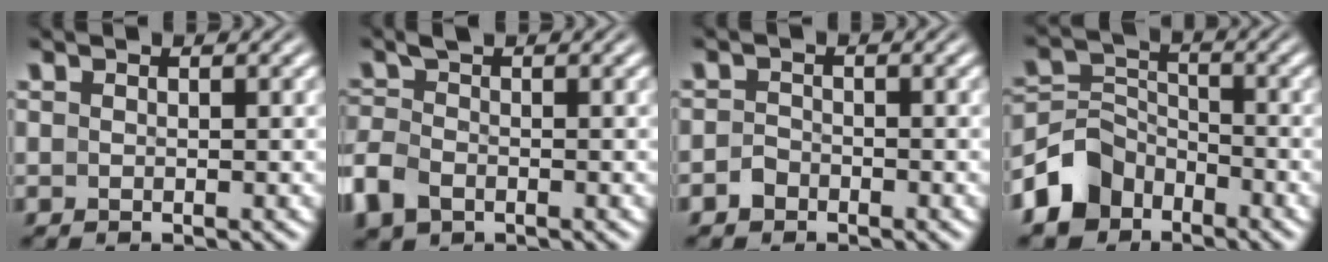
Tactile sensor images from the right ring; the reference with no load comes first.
{"total": 2.8, "force": [-1.4, 1.9, 1.6], "torque": [-0.050, -0.013, -0.019]}
{"total": 1.7, "force": [-1.4, 1.0, 0.1], "torque": [-0.010, -0.012, -0.021]}
{"total": 6.8, "force": [-3.8, 5.0, 2.6], "torque": [-0.047, -0.027, -0.061]}